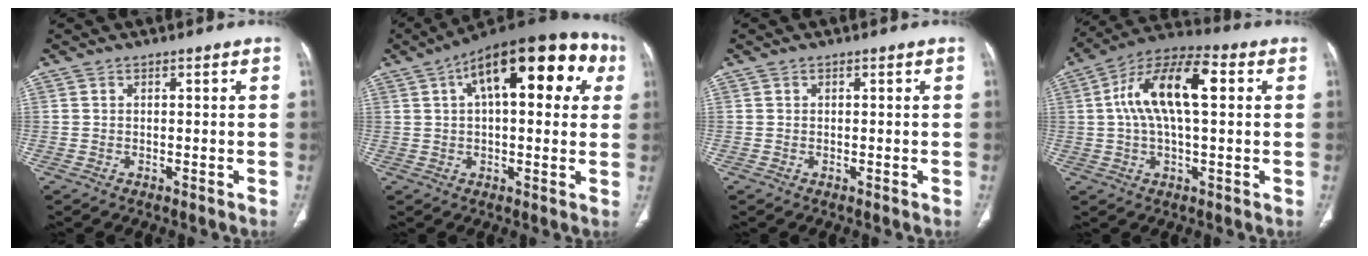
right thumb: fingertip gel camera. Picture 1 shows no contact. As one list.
[{"total": 22.4, "force": [7.6, 9.7, 18.7], "torque": [-0.247, 0.035, 0.106]}, {"total": 0.0}, {"total": 15.2, "force": [2.9, 6.4, 13.4], "torque": [-0.245, 0.033, 0.046]}]